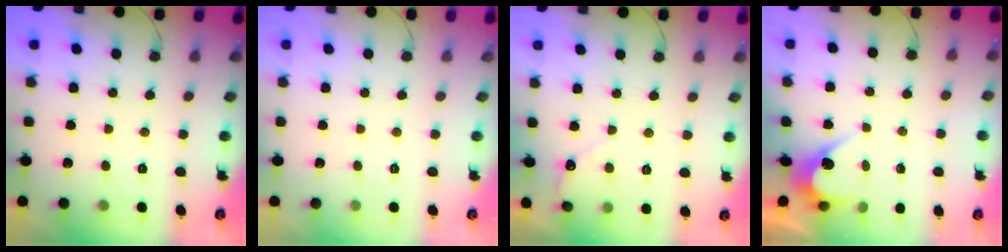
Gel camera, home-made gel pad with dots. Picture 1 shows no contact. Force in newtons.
{"total": 0.0}
{"total": 4.0, "press": 3.9, "slide": 0.3}
{"total": 2.8, "press": 2.8, "slide": 0.1}